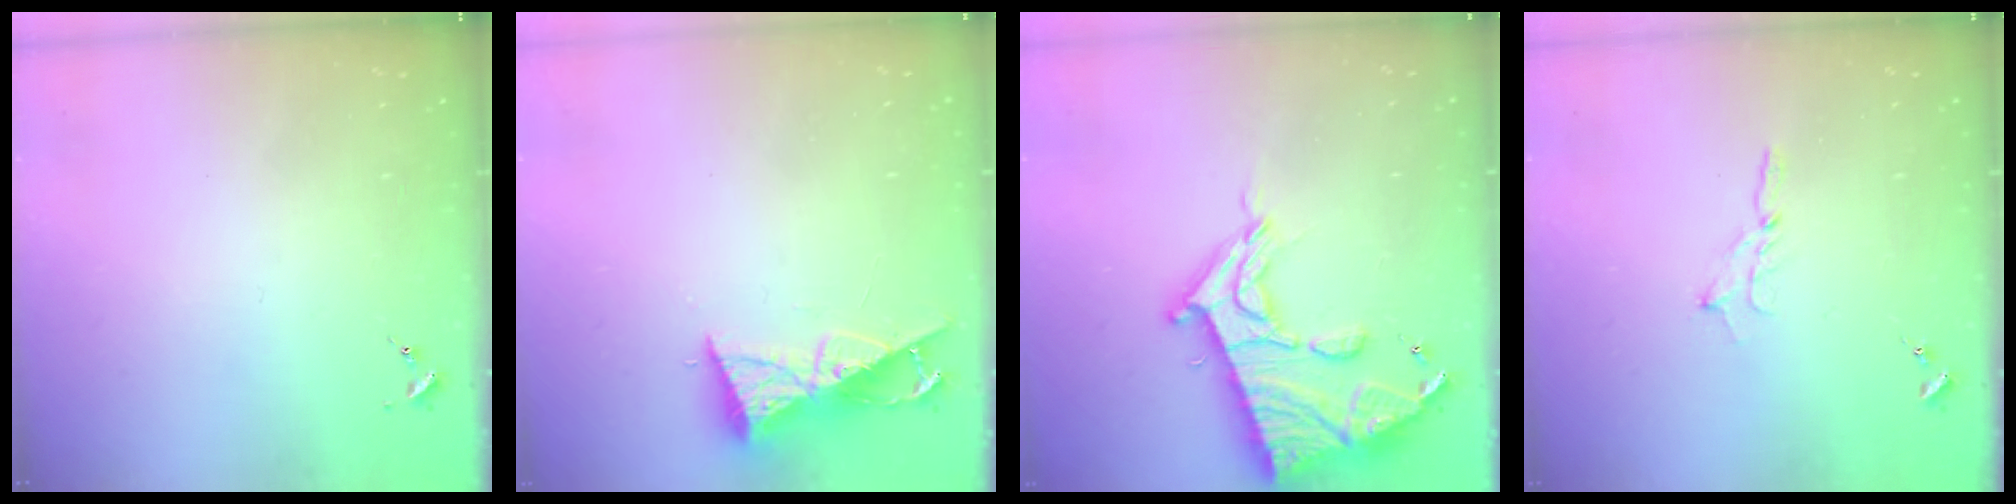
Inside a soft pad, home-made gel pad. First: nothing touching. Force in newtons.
{"total": 8.9, "press": 8.9, "slide": 0.5}
{"total": 19.3, "press": 19.3, "slide": 1.6}
{"total": 2.5, "press": 2.5, "slide": 0.2}